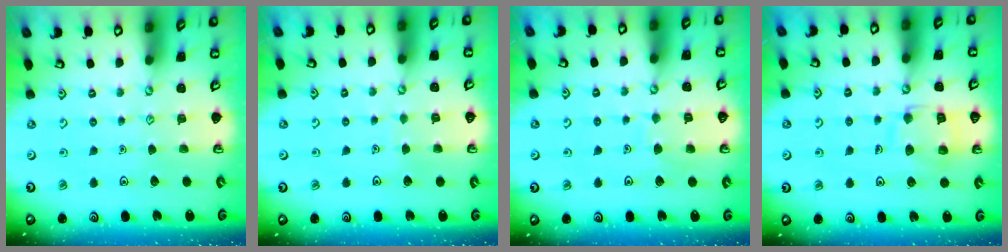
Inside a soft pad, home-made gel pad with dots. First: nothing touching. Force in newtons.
{"total": 1.7, "press": 1.7, "slide": 0.1}
{"total": 6.3, "press": 6.3, "slide": 0.5}
{"total": 11.4, "press": 11.3, "slide": 1.1}